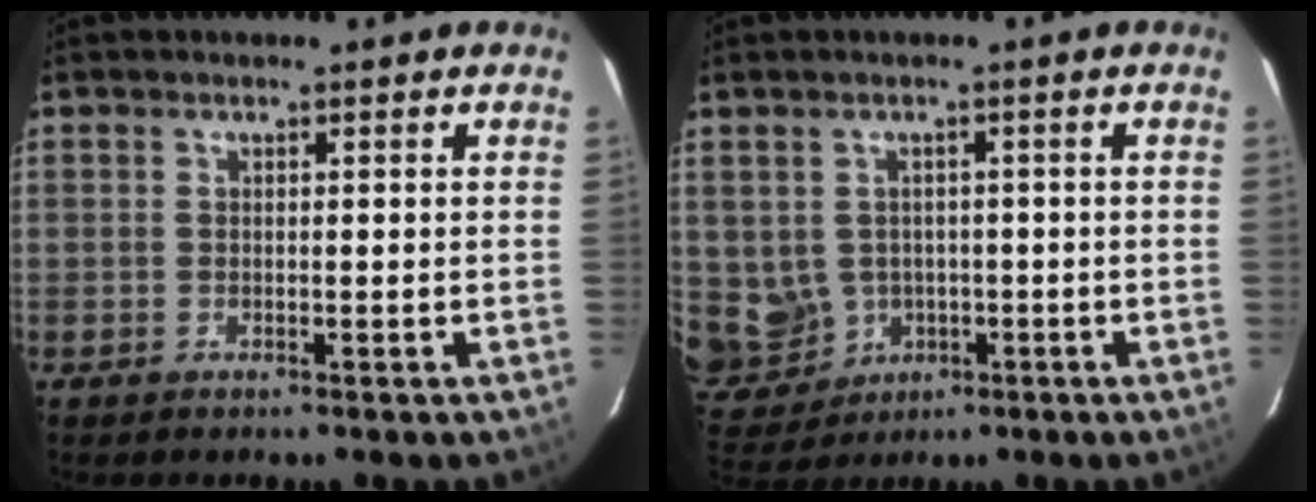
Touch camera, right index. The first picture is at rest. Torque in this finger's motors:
{"motor_torque": [0.25, 0.17, 0.03, 0.01]}